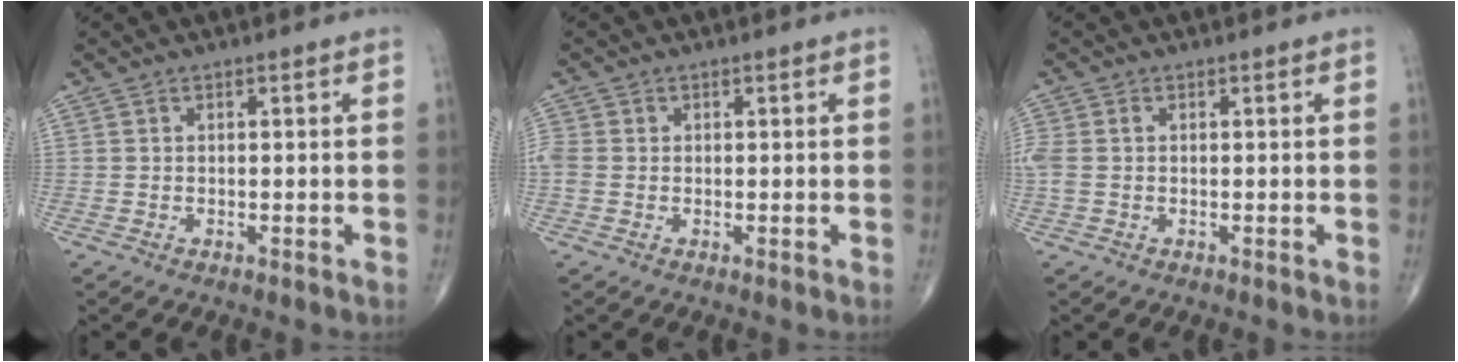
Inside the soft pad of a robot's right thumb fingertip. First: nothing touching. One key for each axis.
{"total": 2.5, "fx": 0.0, "fy": 2.1, "fz": 1.4, "tx": -0.041, "ty": 0.007, "tz": 0.001}
{"total": 2.9, "fx": 0.1, "fy": 1.9, "fz": 2.2, "tx": -0.078, "ty": 0.008, "tz": 0.002}